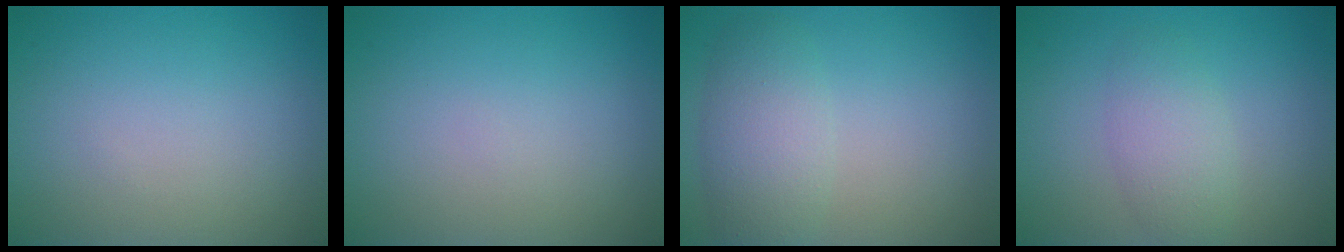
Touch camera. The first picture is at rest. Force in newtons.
{"total": 0.0}
{"total": 3.8, "press": 3.8, "slide": 0.2}
{"total": 2.8, "press": 2.8, "slide": 0.1}